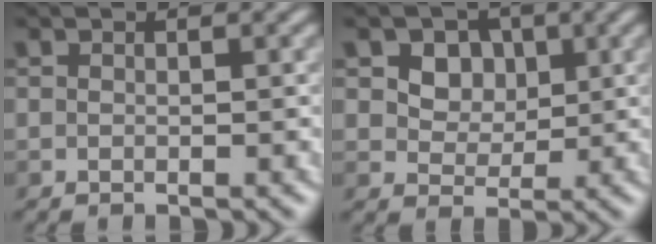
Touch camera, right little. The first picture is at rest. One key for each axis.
{"total": 2.9, "fx": 0.6, "fy": 2.5, "fz": 1.4, "tx": -0.028, "ty": -0.007, "tz": 0.005}